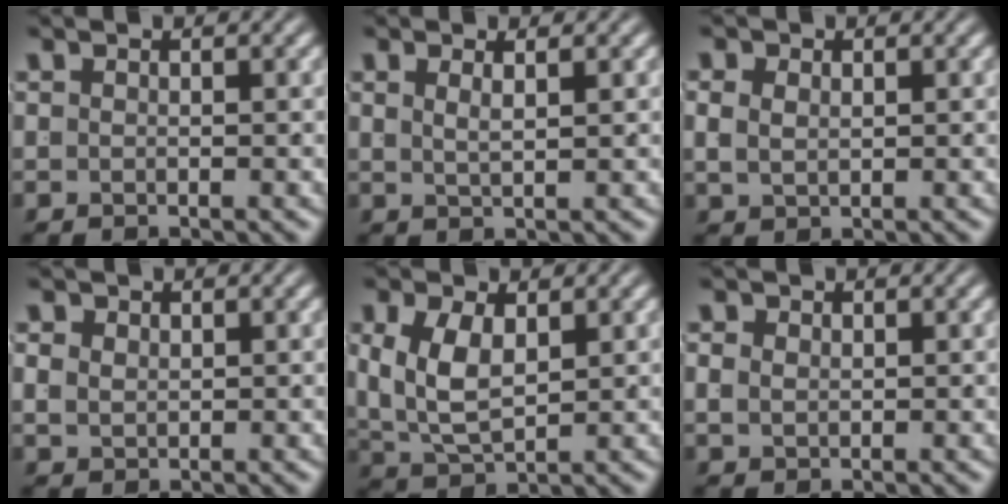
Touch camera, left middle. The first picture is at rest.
{"total": 1.5, "force": [0.7, -0.9, 1.0], "torque": [-0.009, -0.008, 0.024]}
{"total": 1.4, "force": [0.6, 0.8, 1.0], "torque": [-0.019, -0.010, 0.023]}
{"total": 1.6, "force": [0.6, 1.2, 0.8], "torque": [-0.017, -0.010, 0.022]}
{"total": 5.2, "force": [0.3, 3.6, 3.8], "torque": [-0.088, -0.023, 0.024]}
{"total": 0.9, "force": [0.3, 0.6, 0.7], "torque": [-0.011, -0.009, 0.016]}